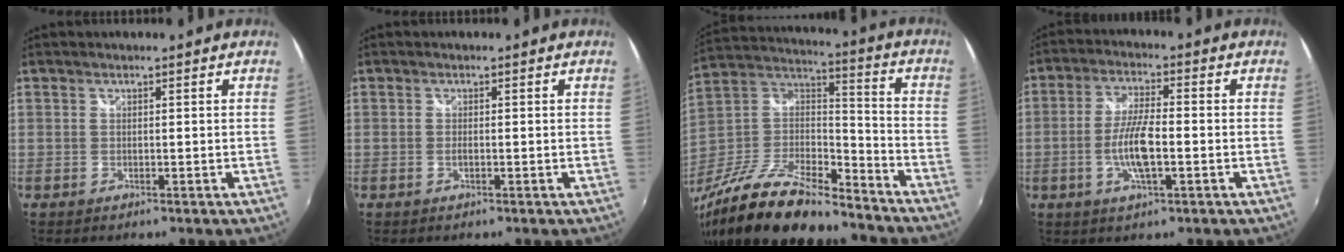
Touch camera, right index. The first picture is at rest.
{"total": 0.7, "force": [-0.2, 0.0, 0.6], "torque": [-0.011, 0.000, -0.006]}
{"total": 24.6, "force": [-18.8, 7.2, 14.0], "torque": [-0.278, -0.020, -0.323]}
{"total": 7.7, "force": [-2.0, 1.7, 7.3], "torque": [-0.147, -0.001, -0.040]}